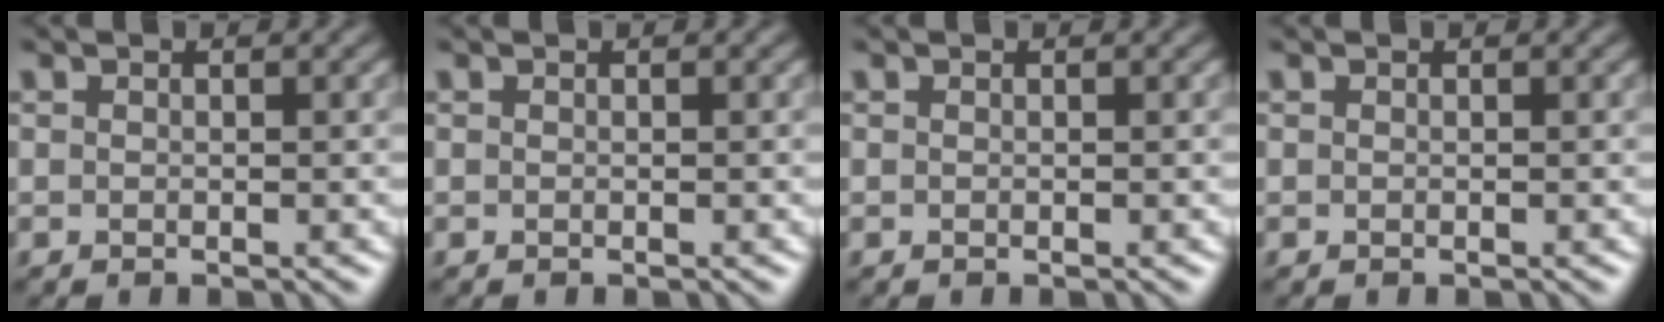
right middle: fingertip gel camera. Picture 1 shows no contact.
{"total": 0.0}
{"total": 0.0}
{"total": 0.0}